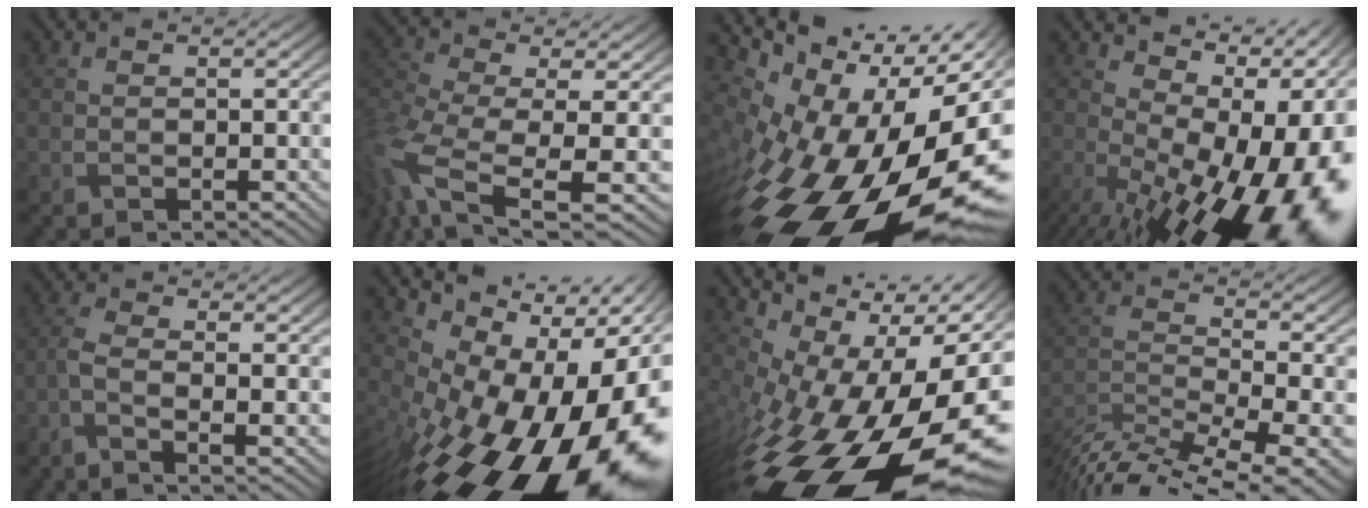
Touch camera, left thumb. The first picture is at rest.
{"total": 8.8, "force": [-1.5, 3.1, 8.1], "torque": [-0.198, -0.019, -0.032]}
{"total": 18.9, "force": [-3.9, 10.8, 15.1], "torque": [-0.255, -0.052, -0.050]}
{"total": 17.5, "force": [0.3, 9.9, 14.5], "torque": [-0.199, -0.047, 0.052]}
{"total": 2.8, "force": [-0.9, 0.5, 2.6], "torque": [-0.050, 0.003, -0.043]}
{"total": 18.8, "force": [-2.1, 10.7, 15.4], "torque": [-0.217, -0.043, -0.018]}
{"total": 17.0, "force": [-3.3, 8.1, 14.6], "torque": [-0.231, -0.023, -0.055]}
{"total": 12.3, "force": [-9.4, 3.1, 7.2], "torque": [-0.163, -0.019, -0.159]}